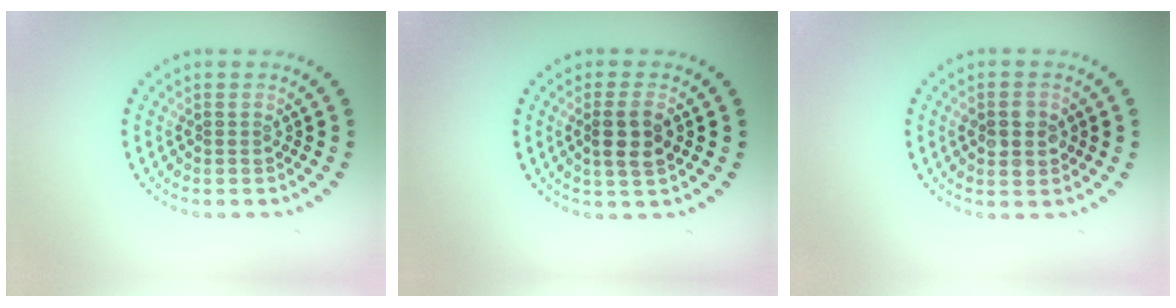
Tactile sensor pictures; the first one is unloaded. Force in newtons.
{"total": 2.6, "press": 2.4, "slide": 0.8}
{"total": 2.7, "press": 2.7, "slide": 0.2}